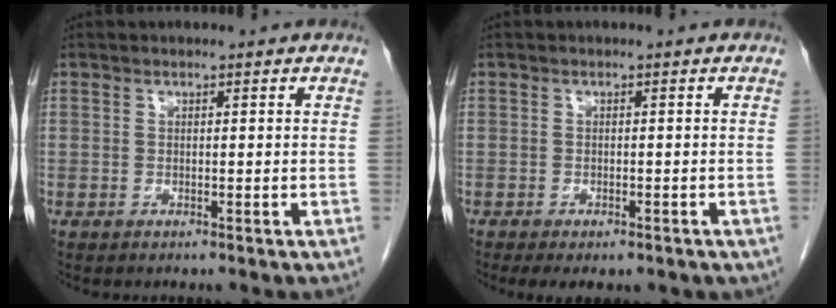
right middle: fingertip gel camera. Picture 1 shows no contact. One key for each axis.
{"total": 6.0, "fx": -4.2, "fy": 2.7, "fz": 3.3, "tx": -0.038, "ty": -0.002, "tz": -0.048}